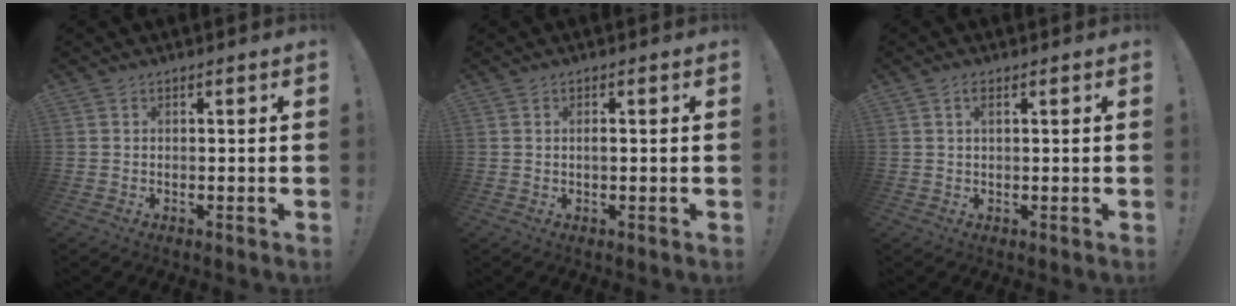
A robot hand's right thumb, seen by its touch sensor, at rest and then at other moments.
{"total": 1.1, "force": [-0.3, 0.3, 1.0], "torque": [-0.020, 0.002, -0.006]}
{"total": 1.8, "force": [0.7, 0.8, 1.5], "torque": [-0.027, 0.001, 0.011]}